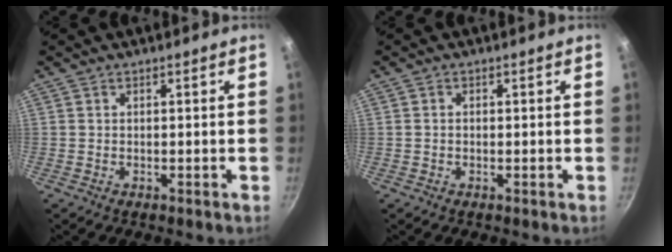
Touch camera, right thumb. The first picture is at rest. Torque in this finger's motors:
{"motor_torque": [0.00, -0.03, -0.17, 0.16, -0.02]}